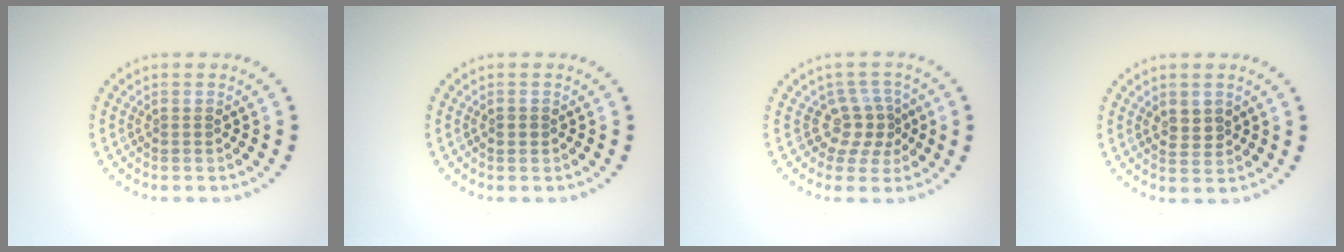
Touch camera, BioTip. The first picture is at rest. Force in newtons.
{"total": 0.8, "press": 0.8, "slide": 0.3}
{"total": 3.0, "press": 2.2, "slide": 2.0}
{"total": 1.3, "press": 1.3, "slide": 0.5}